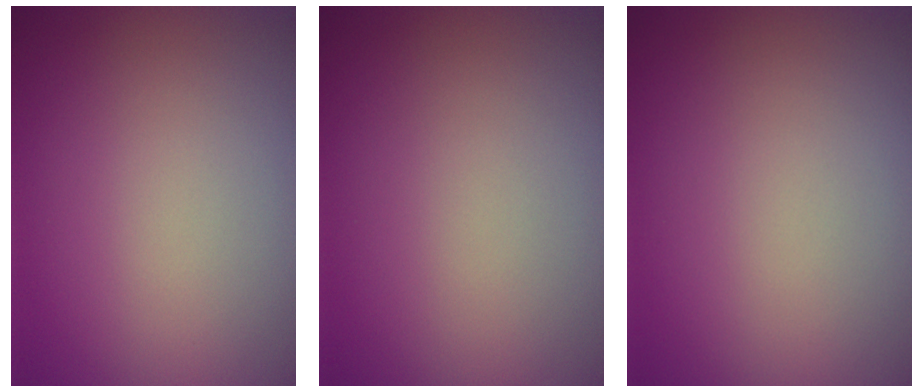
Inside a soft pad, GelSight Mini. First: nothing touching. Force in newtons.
{"total": 0.0}
{"total": 0.0}